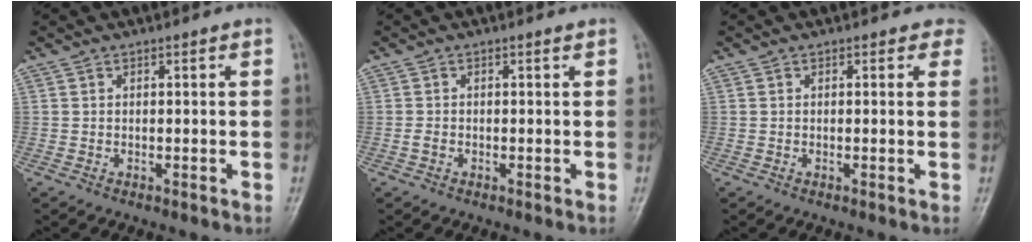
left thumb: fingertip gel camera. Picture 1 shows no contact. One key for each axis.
{"total": 1.0, "fx": -0.2, "fy": 0.6, "fz": 0.7, "tx": -0.013, "ty": 0.003, "tz": 0.002}
{"total": 2.3, "fx": 1.6, "fy": 1.5, "fz": 0.6, "tx": 0.021, "ty": -0.005, "tz": -0.002}